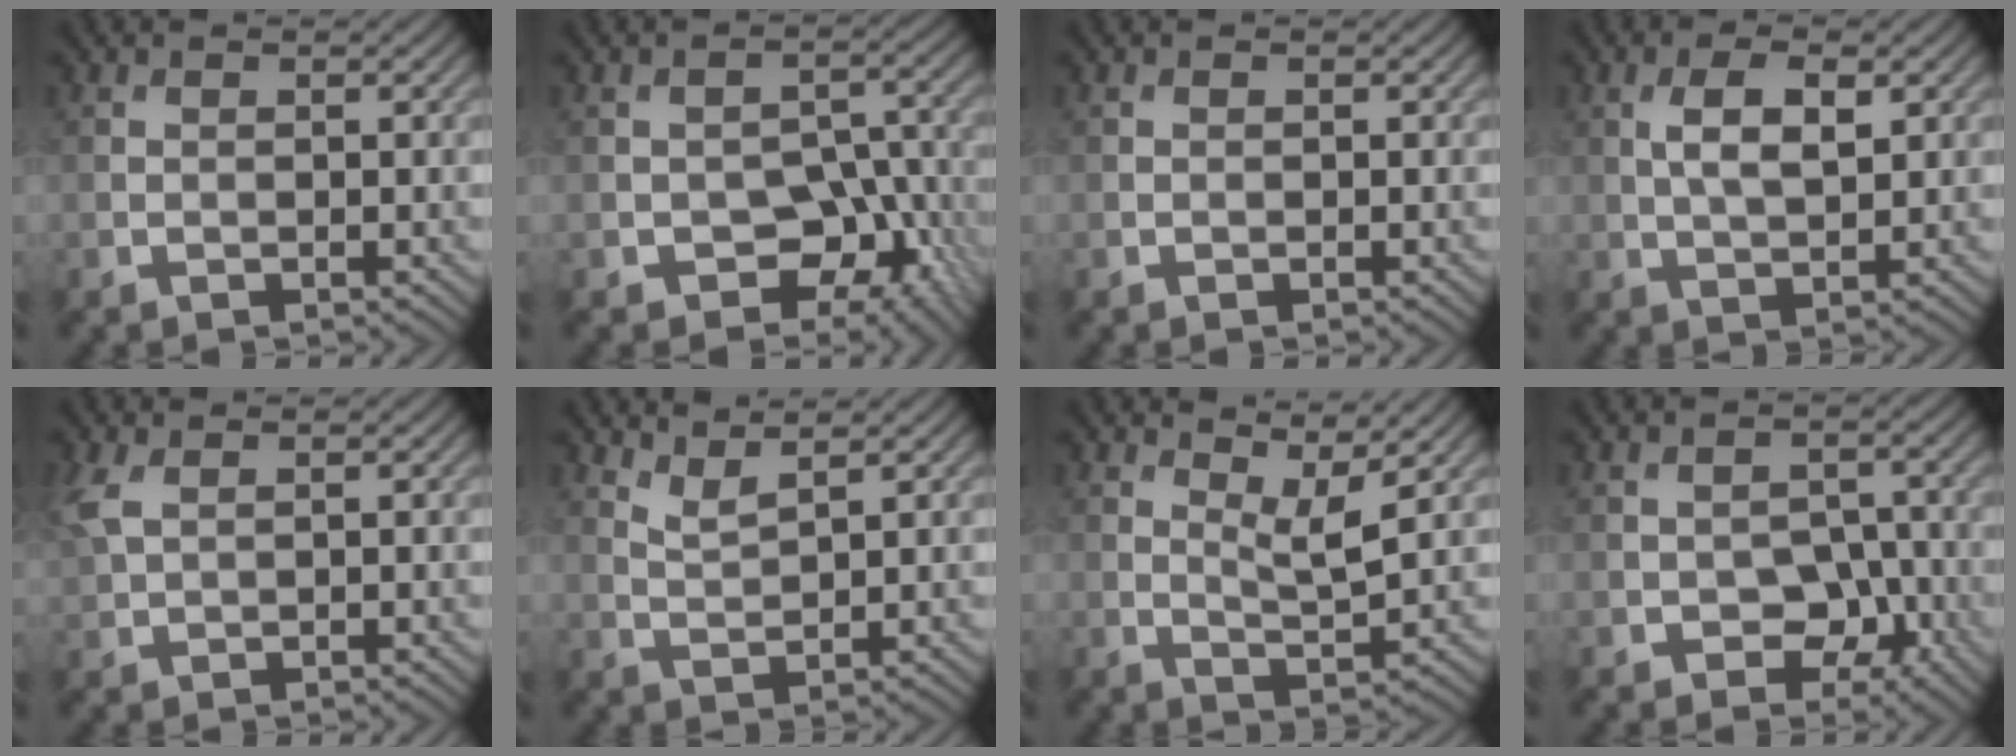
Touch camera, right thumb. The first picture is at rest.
{"total": 8.0, "force": [-3.9, 5.1, 4.8], "torque": [-0.067, -0.004, -0.061]}
{"total": 0.0}
{"total": 4.6, "force": [1.2, 2.0, 4.0], "torque": [-0.087, 0.001, 0.025]}
{"total": 3.4, "force": [1.3, 1.9, 2.6], "torque": [-0.084, 0.008, 0.029]}
{"total": 2.7, "force": [2.3, 0.3, 1.3], "torque": [-0.033, -0.001, 0.057]}
{"total": 4.4, "force": [3.0, 0.8, 3.0], "torque": [-0.064, -0.006, 0.053]}
{"total": 4.4, "force": [-1.9, 3.1, 2.5], "torque": [-0.032, 0.000, -0.030]}